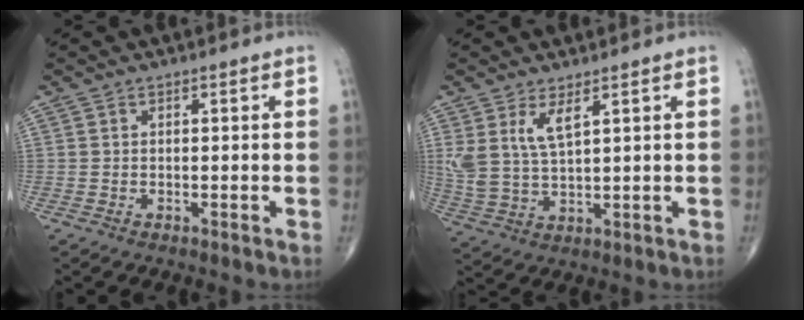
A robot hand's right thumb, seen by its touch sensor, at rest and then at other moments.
{"total": 7.0, "force": [3.3, 2.6, 5.6], "torque": [-0.124, -0.016, 0.076]}